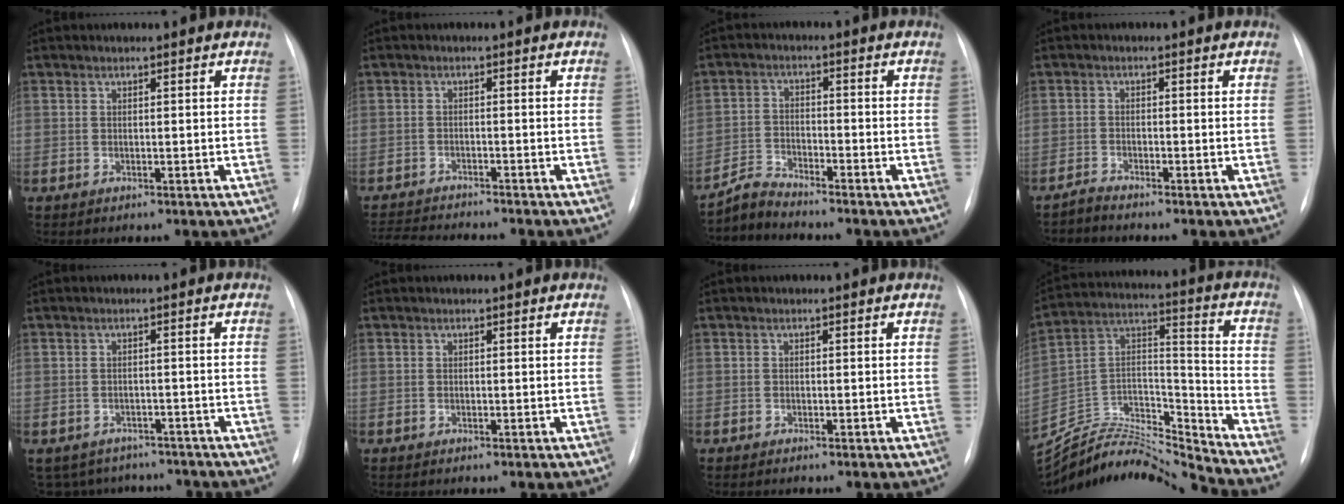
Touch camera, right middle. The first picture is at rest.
{"total": 7.7, "force": [-7.3, -0.6, 2.3], "torque": [-0.038, -0.011, -0.120]}
{"total": 3.8, "force": [-3.7, -0.4, -0.5], "torque": [0.008, -0.016, -0.073]}
{"total": 1.6, "force": [-1.5, -0.3, -0.2], "torque": [0.005, -0.009, -0.031]}
{"total": 9.5, "force": [-8.5, 4.1, 1.2], "torque": [-0.021, 0.016, -0.099]}
{"total": 0.0}
{"total": 1.0, "force": [-0.8, -0.1, 0.5], "torque": [-0.008, -0.002, -0.011]}
{"total": 21.7, "force": [-21.1, 1.3, 4.8], "torque": [-0.100, 0.030, -0.362]}